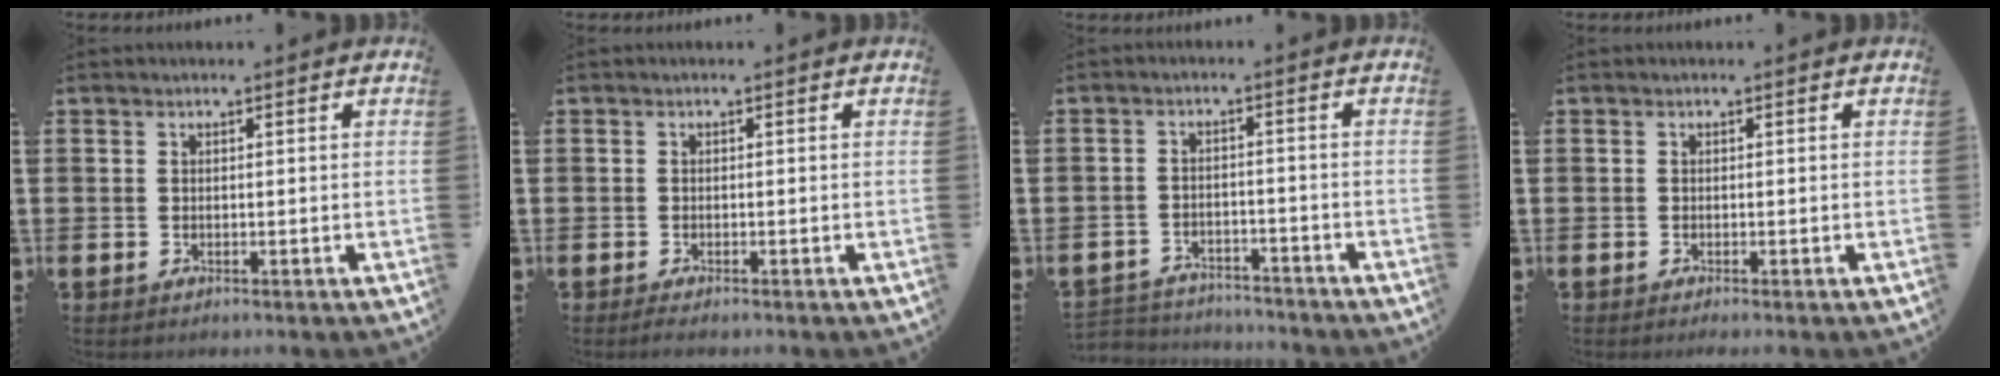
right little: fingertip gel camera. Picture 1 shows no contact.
{"total": 0.7, "force": [-0.4, 0.1, 0.6], "torque": [-0.011, -0.002, -0.008]}
{"total": 3.1, "force": [-3.0, 0.4, -0.2], "torque": [-0.003, 0.002, -0.067]}
{"total": 0.0}